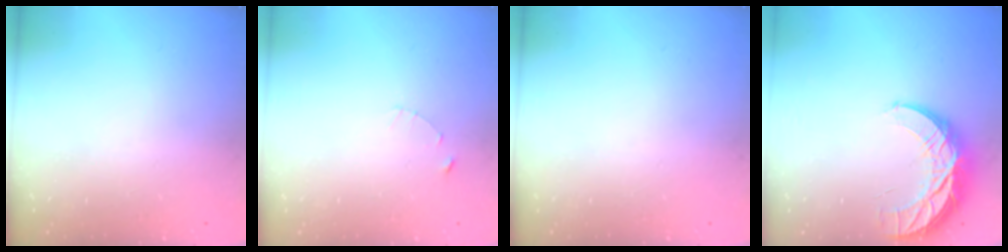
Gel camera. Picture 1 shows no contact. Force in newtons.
{"total": 1.2, "press": 1.1, "slide": 0.2}
{"total": 0.0}
{"total": 11.6, "press": 11.6, "slide": 0.9}